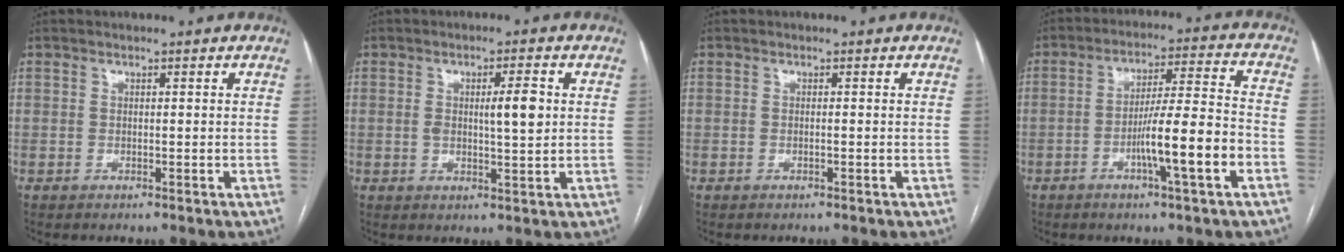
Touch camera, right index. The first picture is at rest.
{"total": 4.9, "force": [0.9, 0.9, 4.8], "torque": [-0.075, 0.003, 0.014]}
{"total": 0.0}
{"total": 11.2, "force": [-4.2, -0.1, 10.4], "torque": [-0.176, 0.006, -0.067]}